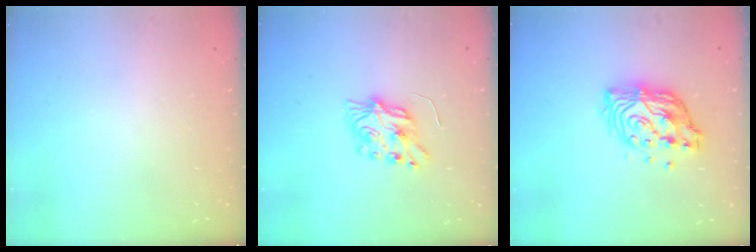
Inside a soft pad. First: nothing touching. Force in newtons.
{"total": 7.4, "press": 7.3, "slide": 0.7}
{"total": 12.2, "press": 12.2, "slide": 1.0}